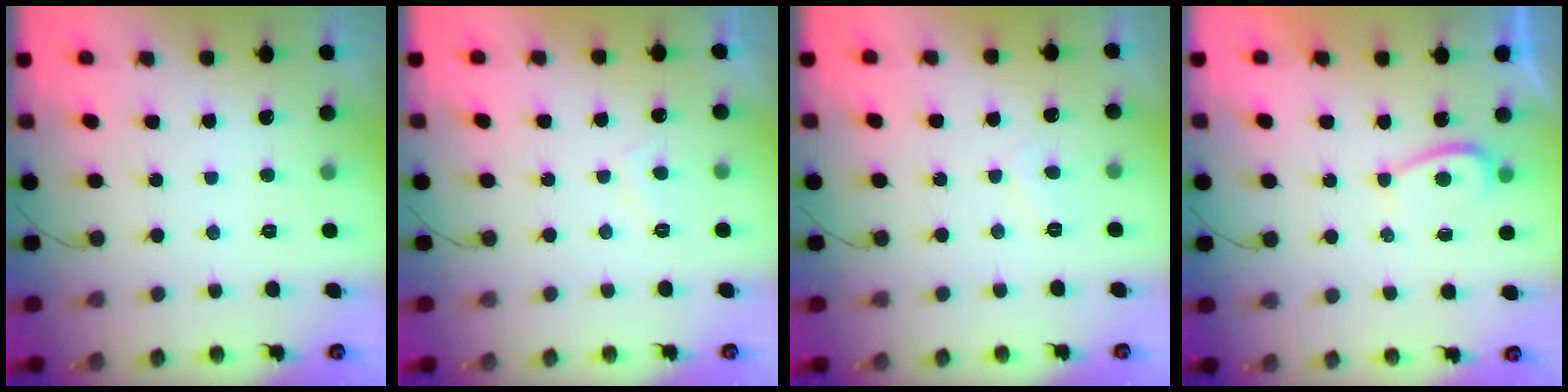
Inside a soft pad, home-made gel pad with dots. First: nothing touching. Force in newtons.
{"total": 1.7, "press": 1.5, "slide": 0.7}
{"total": 3.0, "press": 3.0, "slide": 0.4}
{"total": 2.2, "press": 2.2, "slide": 0.5}